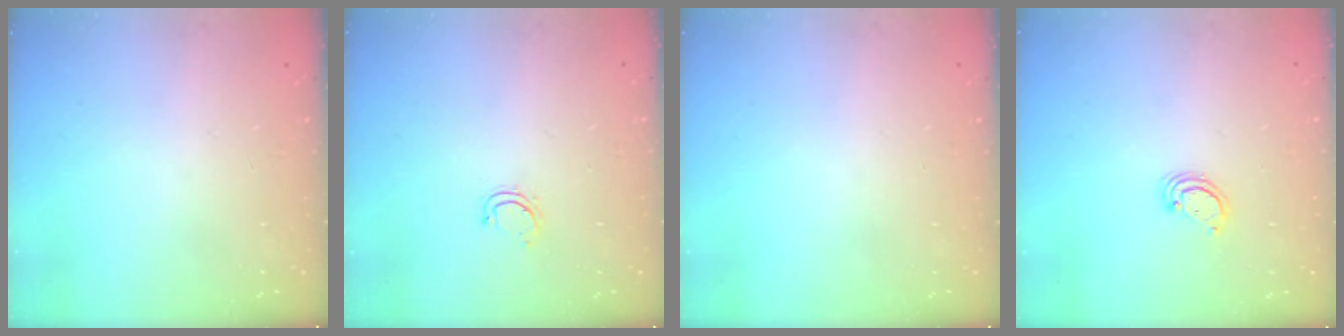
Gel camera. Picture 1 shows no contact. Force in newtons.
{"total": 4.0, "press": 3.9, "slide": 0.4}
{"total": 0.0}
{"total": 2.3, "press": 2.3, "slide": 0.2}